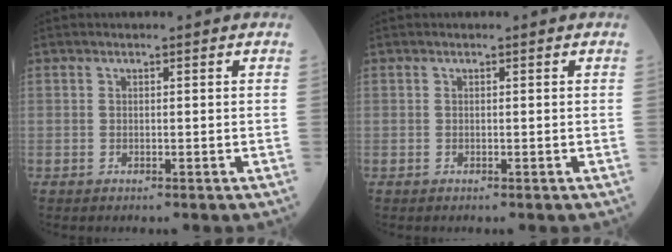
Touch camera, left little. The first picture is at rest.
{"total": 0.0}